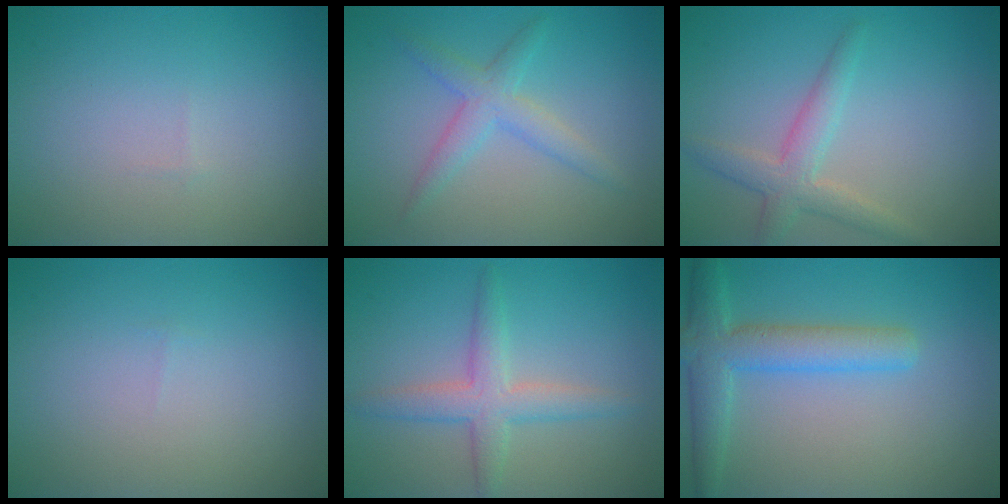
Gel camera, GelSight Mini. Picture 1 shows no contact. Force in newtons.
{"total": 2.8, "press": 2.8, "slide": 0.1}
{"total": 3.0, "press": 3.0, "slide": 0.1}
{"total": 0.0}
{"total": 3.3, "press": 3.3, "slide": 0.1}
{"total": 4.6, "press": 4.6, "slide": 0.2}